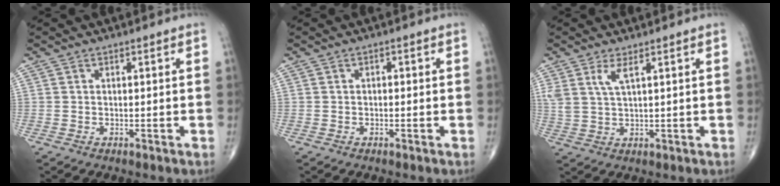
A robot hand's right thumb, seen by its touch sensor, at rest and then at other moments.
{"total": 0.6, "force": [-0.1, 0.4, 0.4], "torque": [0.001, 0.003, -0.005]}
{"total": 3.7, "force": [2.0, 0.9, 3.0], "torque": [-0.070, -0.010, 0.048]}